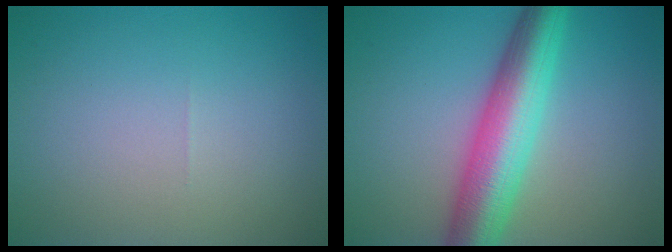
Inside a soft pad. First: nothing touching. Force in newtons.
{"total": 8.0, "press": 8.0, "slide": 0.3}